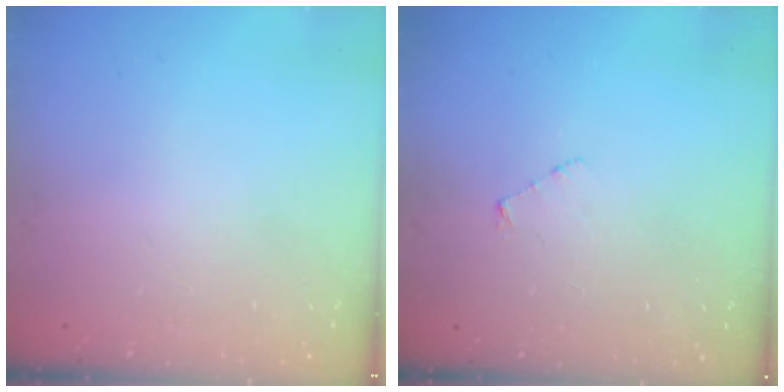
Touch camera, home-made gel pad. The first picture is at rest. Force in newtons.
{"total": 3.1, "press": 3.0, "slide": 0.3}